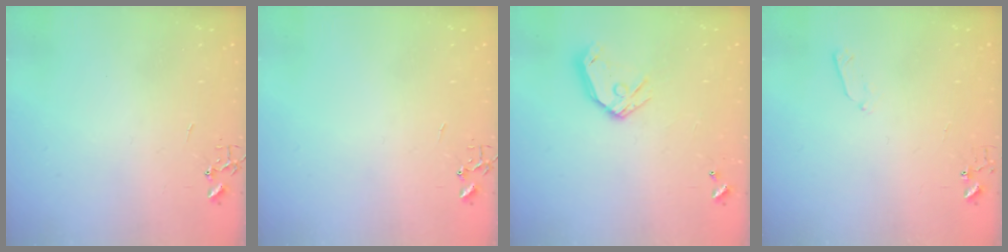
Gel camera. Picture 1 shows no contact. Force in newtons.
{"total": 0.0}
{"total": 11.2, "press": 11.0, "slide": 1.8}
{"total": 3.4, "press": 3.4, "slide": 0.5}